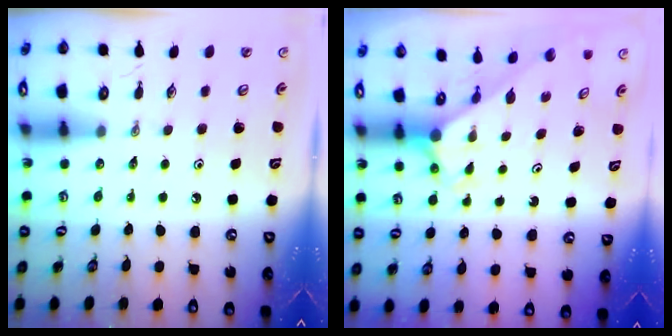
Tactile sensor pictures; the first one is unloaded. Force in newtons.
{"total": 2.5, "press": 2.5, "slide": 0.3}